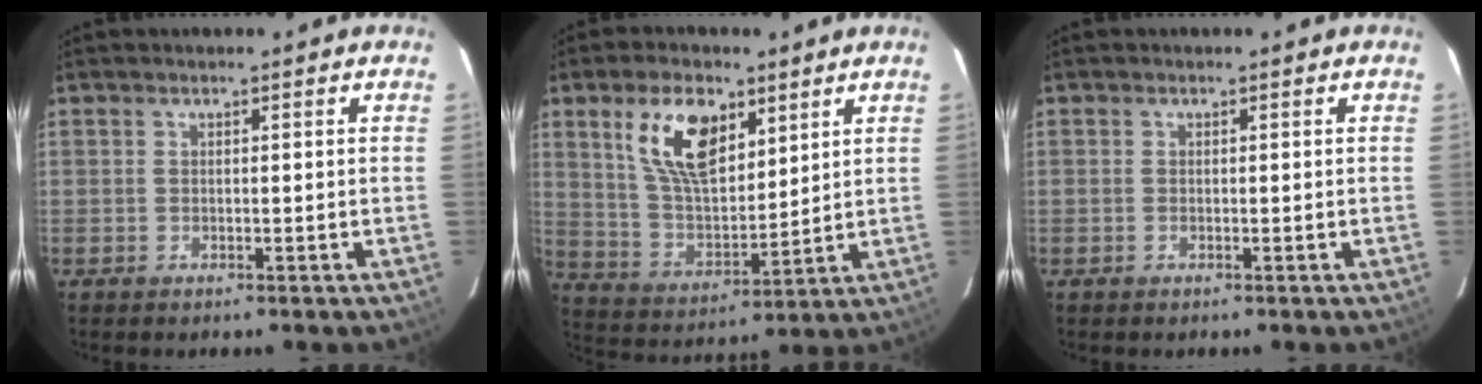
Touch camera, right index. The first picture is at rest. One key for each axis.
{"total": 14.0, "fx": 6.9, "fy": 7.1, "fz": 10.0, "tx": -0.180, "ty": 0.010, "tz": 0.141}
{"total": 0.0}